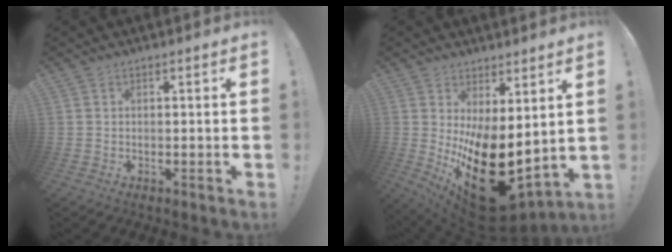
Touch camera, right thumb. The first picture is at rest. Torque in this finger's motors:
{"motor_torque": [0.02, 1.32, 2.77, 0.00, 0.79]}